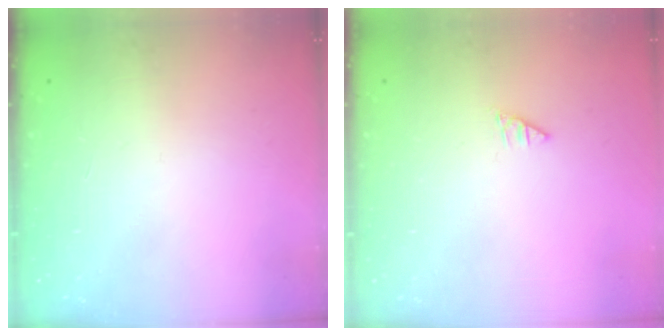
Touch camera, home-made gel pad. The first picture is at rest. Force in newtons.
{"total": 0.0}